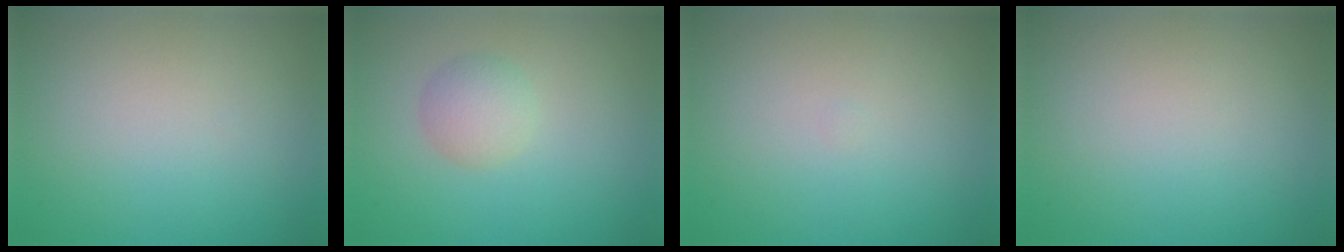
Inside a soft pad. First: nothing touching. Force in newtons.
{"total": 2.3, "press": 2.3, "slide": 0.1}
{"total": 0.0}
{"total": 0.0}